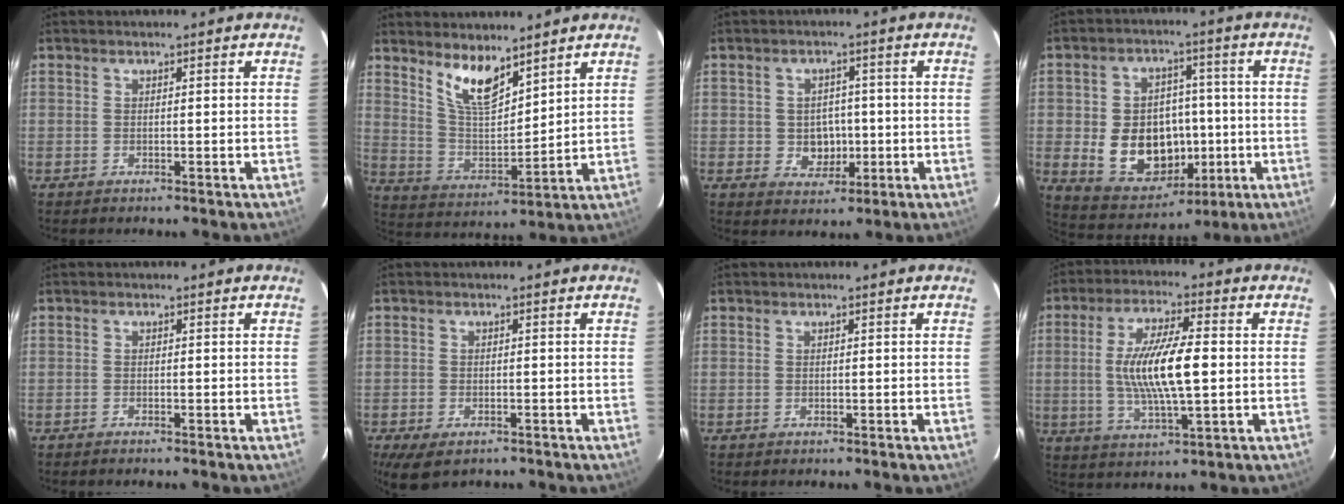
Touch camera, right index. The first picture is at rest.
{"total": 9.9, "force": [7.1, 3.2, 6.1], "torque": [-0.113, -0.005, 0.144]}
{"total": 5.2, "force": [-0.7, 4.6, 2.3], "torque": [-0.046, 0.009, 0.003]}
{"total": 14.5, "force": [-2.2, 11.5, 8.5], "torque": [-0.184, 0.012, -0.008]}
{"total": 0.8, "force": [-0.7, 0.1, 0.3], "torque": [-0.008, -0.001, -0.015]}
{"total": 6.1, "force": [-3.9, 3.1, 3.5], "torque": [-0.080, -0.025, -0.063]}
{"total": 0.0}
{"total": 12.7, "force": [0.0, 3.0, 12.3], "torque": [-0.235, 0.000, 0.004]}